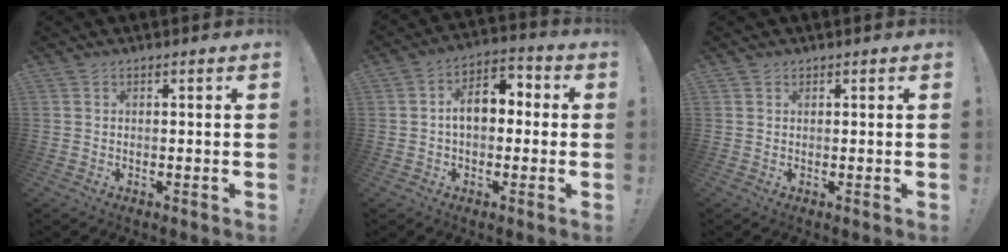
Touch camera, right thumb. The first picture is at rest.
{"total": 10.3, "force": [0.7, 6.6, 7.8], "torque": [-0.113, 0.011, 0.015]}
{"total": 0.7, "force": [0.6, 0.4, 0.0], "torque": [0.006, -0.003, 0.011]}